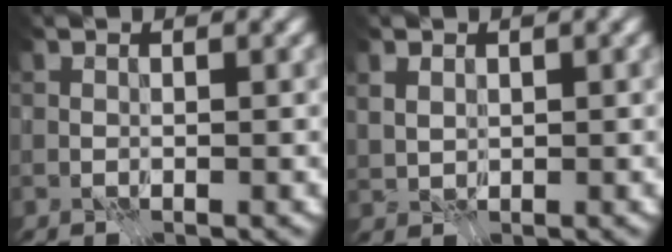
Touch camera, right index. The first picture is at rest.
{"total": 1.3, "force": [0.7, 0.9, 0.7], "torque": [-0.017, -0.001, 0.013]}